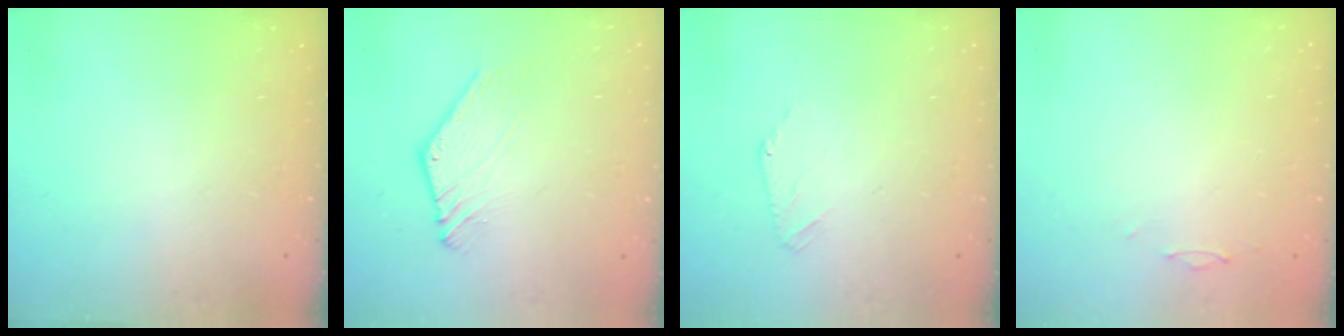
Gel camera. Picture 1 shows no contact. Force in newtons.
{"total": 1.5, "press": 1.4, "slide": 0.2}
{"total": 2.3, "press": 2.2, "slide": 0.5}
{"total": 0.0}